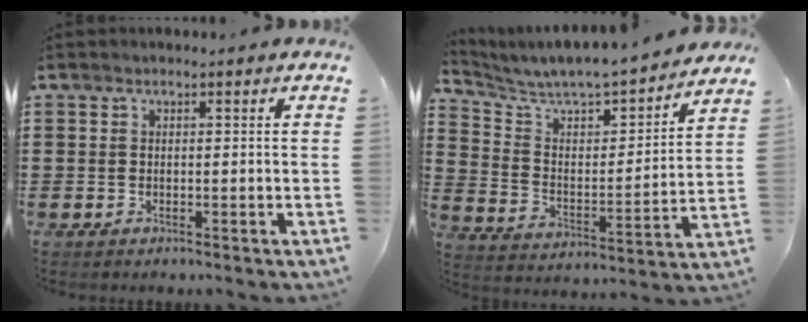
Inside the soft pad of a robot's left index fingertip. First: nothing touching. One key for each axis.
{"total": 5.6, "fx": 5.4, "fy": 0.8, "fz": 1.1, "tx": -0.055, "ty": -0.053, "tz": 0.085}